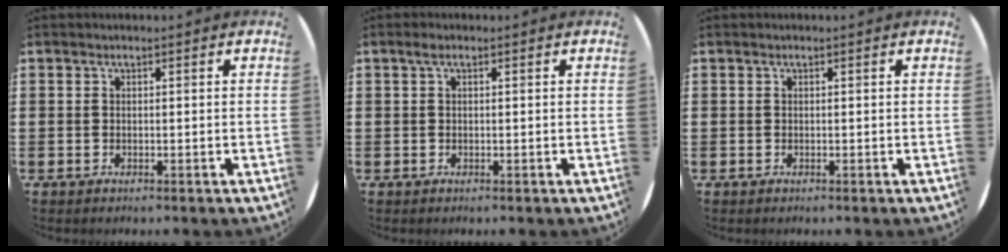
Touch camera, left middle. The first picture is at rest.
{"total": 0.7, "force": [0.3, 0.3, 0.5], "torque": [-0.012, 0.004, 0.004]}
{"total": 0.0}